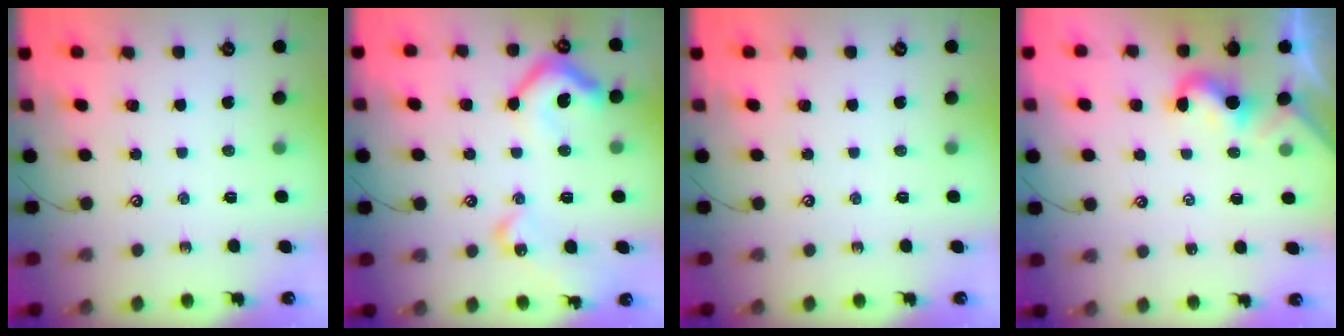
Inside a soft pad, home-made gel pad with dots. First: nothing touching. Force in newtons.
{"total": 11.7, "press": 11.7, "slide": 0.5}
{"total": 0.0}
{"total": 0.5, "press": 0.4, "slide": 0.4}